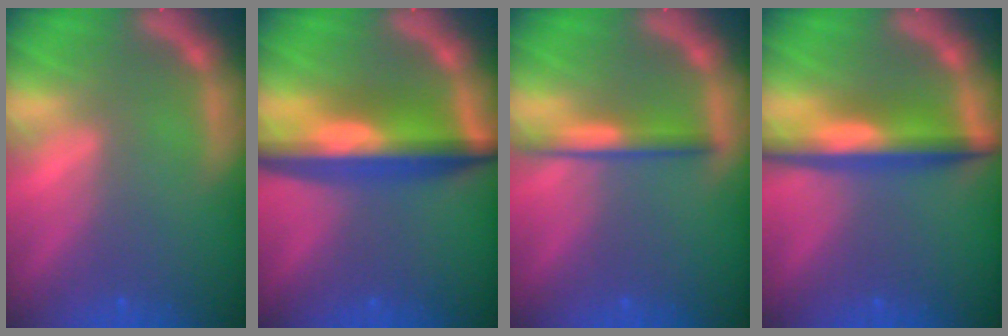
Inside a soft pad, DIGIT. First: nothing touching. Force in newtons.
{"total": 8.5}
{"total": 3.0}
{"total": 6.0}